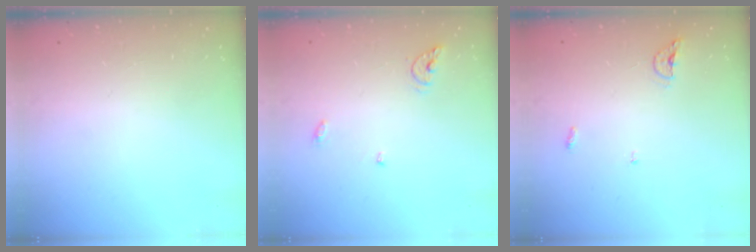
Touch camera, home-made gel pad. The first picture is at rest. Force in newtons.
{"total": 5.8, "press": 5.8, "slide": 0.4}
{"total": 4.4, "press": 4.3, "slide": 1.0}